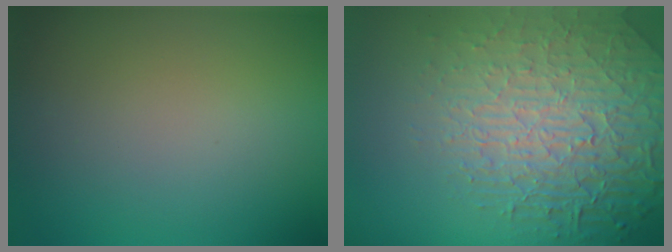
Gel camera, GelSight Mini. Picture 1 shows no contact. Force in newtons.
{"total": 8.7, "press": 5.9, "slide": 6.4}